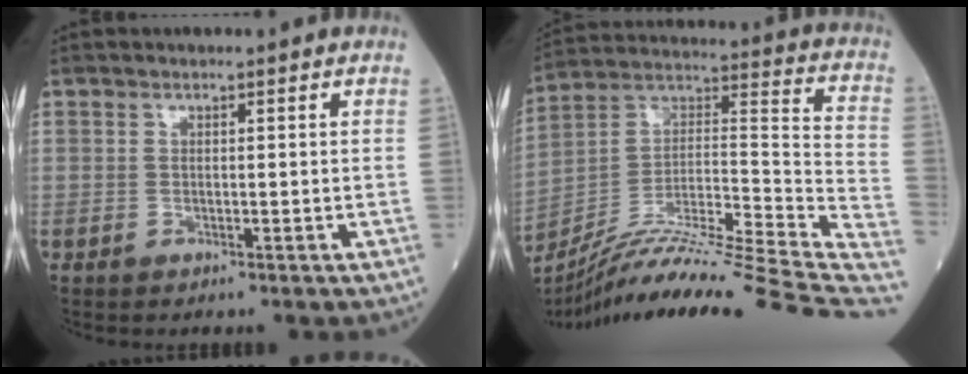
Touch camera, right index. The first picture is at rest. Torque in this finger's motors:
{"motor_torque": [-0.71, -1.43, 0.45, 0.17]}